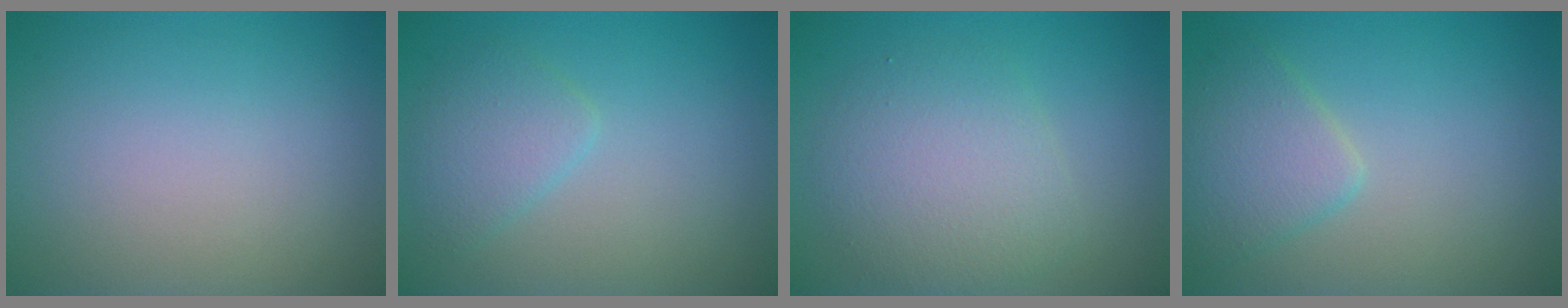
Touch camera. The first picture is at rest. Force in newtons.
{"total": 2.5, "press": 2.5, "slide": 0.1}
{"total": 4.7, "press": 4.7, "slide": 0.1}
{"total": 3.2, "press": 3.2, "slide": 0.1}